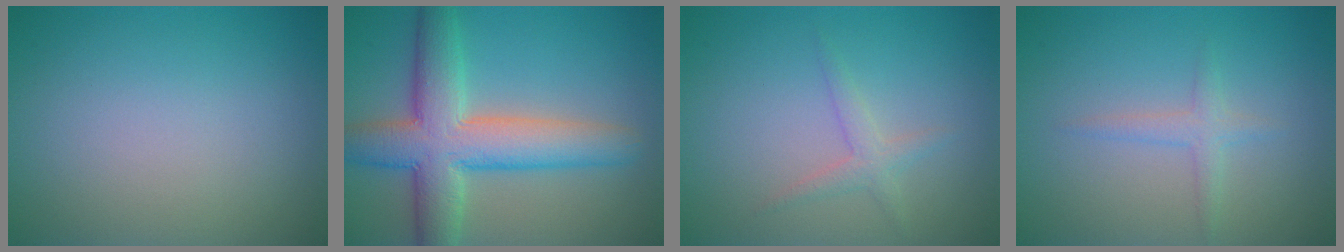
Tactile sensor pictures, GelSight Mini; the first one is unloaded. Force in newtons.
{"total": 8.6, "press": 8.6, "slide": 0.5}
{"total": 1.6, "press": 1.6, "slide": 0.0}
{"total": 1.5, "press": 1.5, "slide": 0.1}